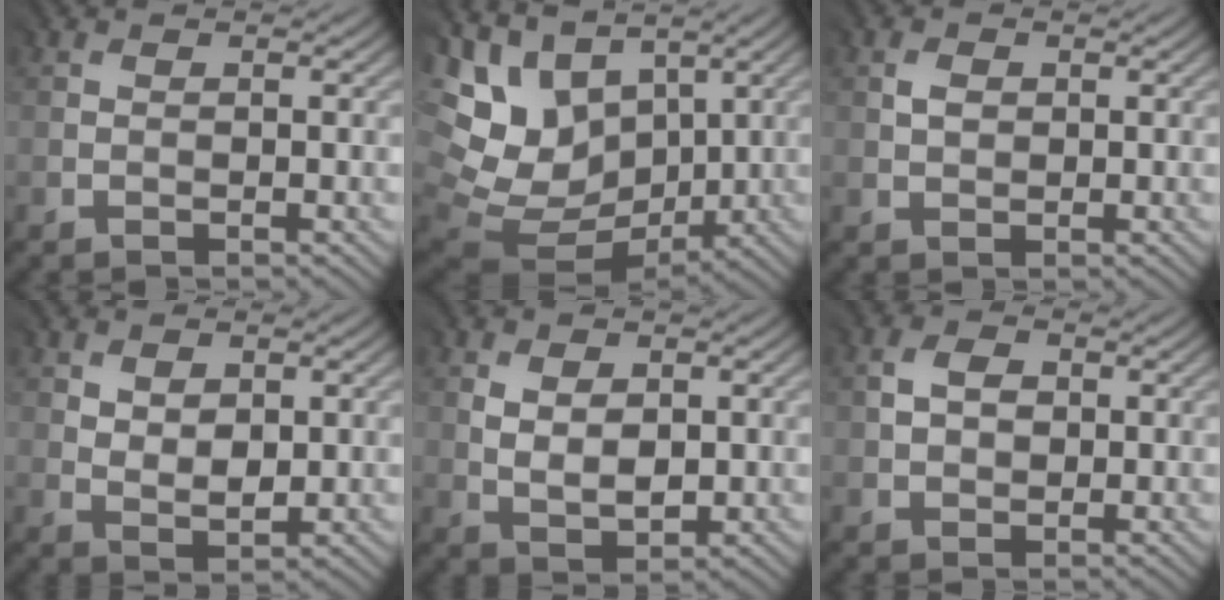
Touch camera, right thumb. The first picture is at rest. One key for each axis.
{"total": 15.2, "fx": 4.4, "fy": 11.3, "fz": 9.2, "tx": -0.254, "ty": -0.004, "tz": 0.111}
{"total": 1.2, "fx": 0.5, "fy": 1.1, "fz": 0.4, "tx": -0.008, "ty": 0.000, "tz": 0.009}
{"total": 3.7, "fx": 1.5, "fy": 2.4, "fz": 2.4, "tx": -0.041, "ty": -0.004, "tz": 0.029}
{"total": 3.9, "fx": 1.0, "fy": 2.5, "fz": 2.9, "tx": -0.052, "ty": -0.005, "tz": 0.022}
{"total": 2.9, "fx": 0.7, "fy": 2.2, "fz": 1.7, "tx": -0.034, "ty": 0.002, "tz": 0.011}